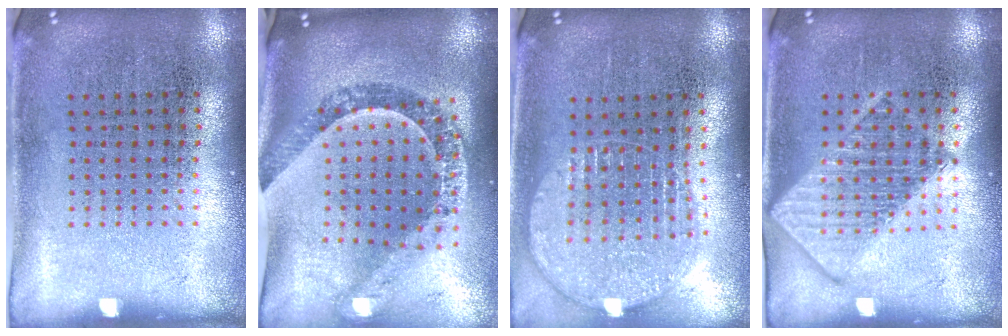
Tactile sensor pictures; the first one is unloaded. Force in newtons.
{"total": 1.7, "press": 1.5, "slide": 0.9}
{"total": 1.5, "press": 1.4, "slide": 0.6}
{"total": 2.9, "press": 2.9, "slide": 0.4}